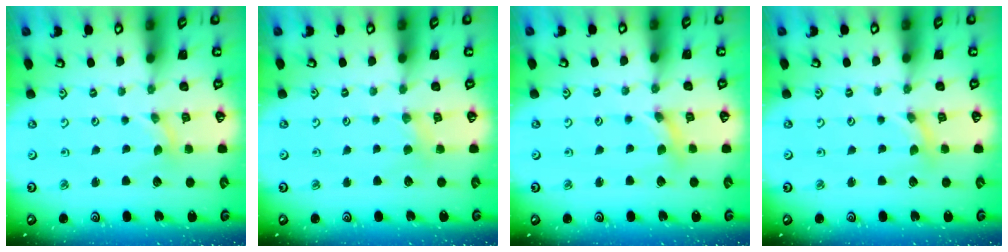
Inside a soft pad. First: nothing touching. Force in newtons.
{"total": 2.3, "press": 2.3, "slide": 0.4}
{"total": 1.7, "press": 1.7, "slide": 0.2}
{"total": 0.0}